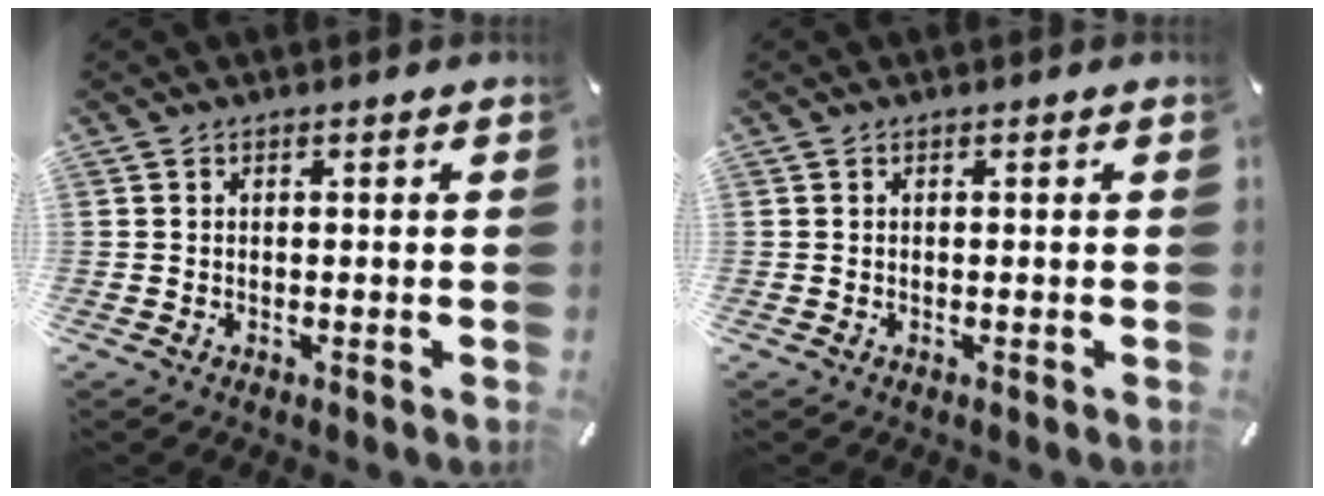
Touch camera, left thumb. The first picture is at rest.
{"total": 0.0}